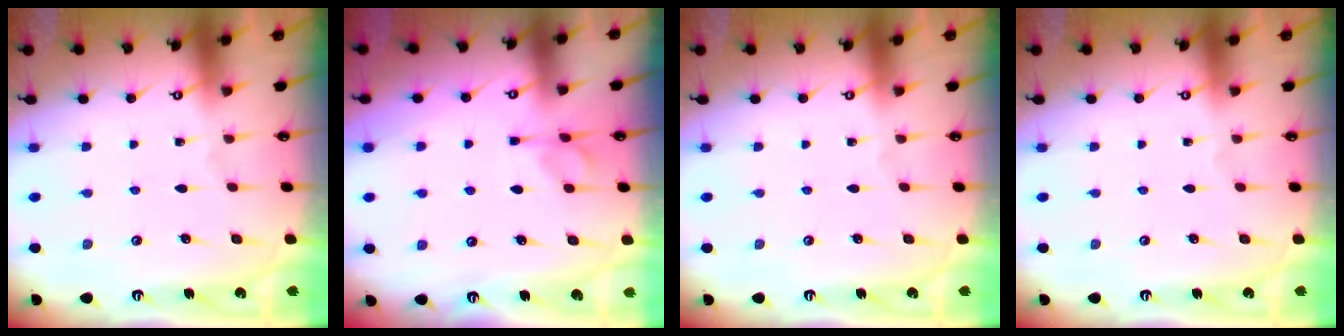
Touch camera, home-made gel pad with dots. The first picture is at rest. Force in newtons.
{"total": 5.6, "press": 5.5, "slide": 0.8}
{"total": 0.0}
{"total": 0.0}